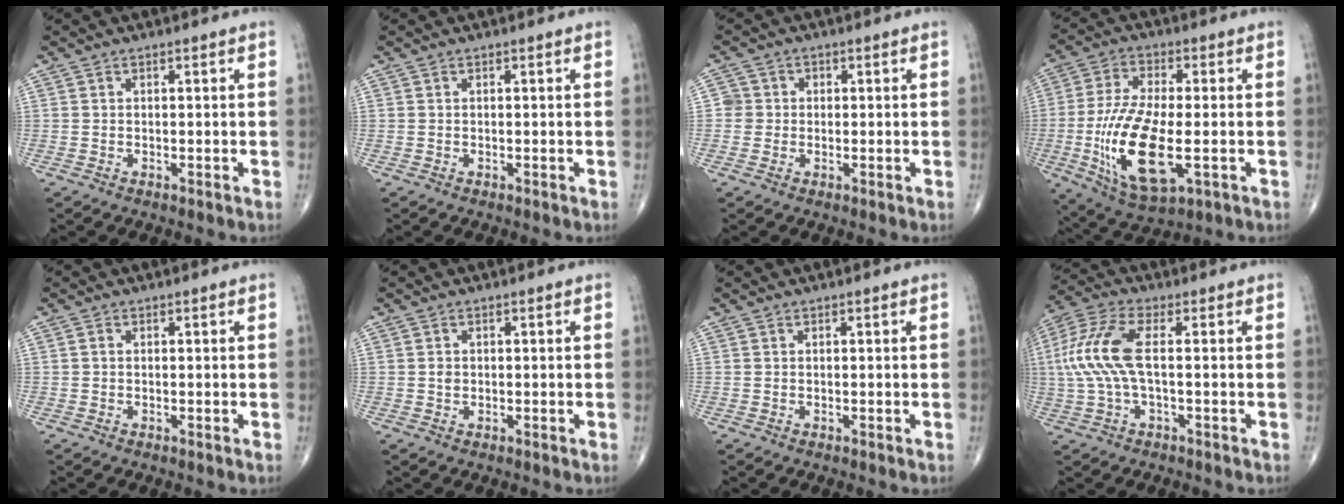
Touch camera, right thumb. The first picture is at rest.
{"total": 0.0}
{"total": 2.8, "force": [-0.3, 2.8, 0.3], "torque": [0.019, 0.010, -0.012]}
{"total": 17.0, "force": [-3.4, 6.6, 15.3], "torque": [-0.308, -0.009, -0.052]}
{"total": 0.5, "force": [0.0, 0.4, 0.3], "torque": [-0.004, 0.001, -0.003]}
{"total": 1.2, "force": [-0.1, 1.0, 0.7], "torque": [-0.010, 0.002, -0.003]}
{"total": 0.0}
{"total": 10.8, "force": [0.4, 4.0, 10.0], "torque": [-0.252, 0.024, 0.003]}